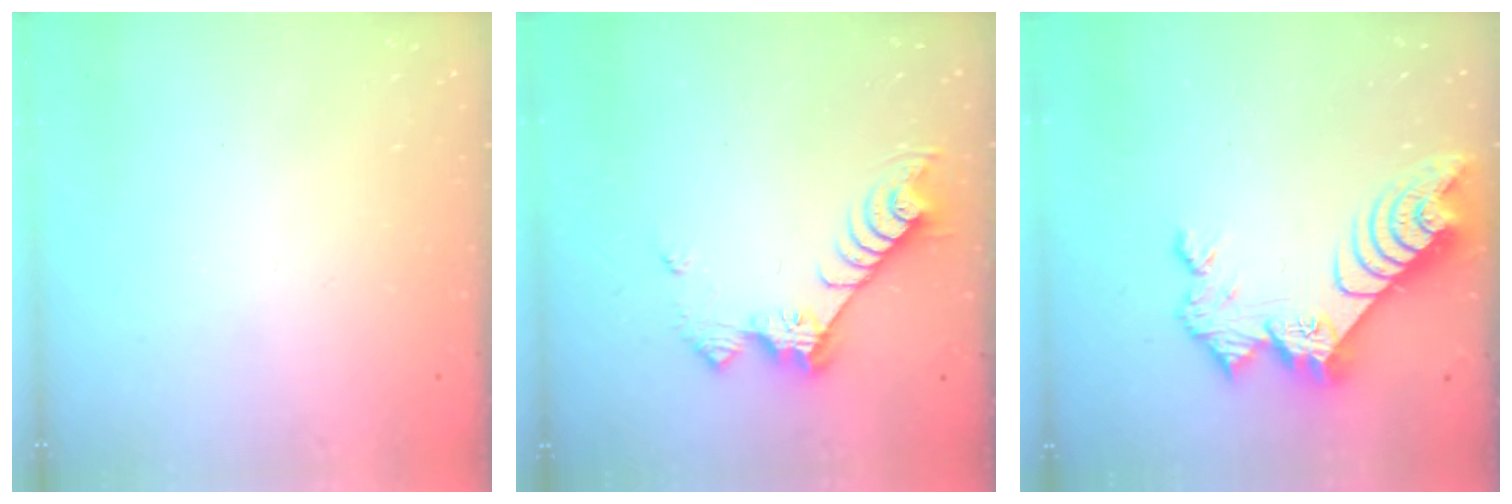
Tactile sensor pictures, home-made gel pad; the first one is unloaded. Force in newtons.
{"total": 9.3, "press": 9.3, "slide": 0.4}
{"total": 10.0, "press": 10.0, "slide": 0.9}